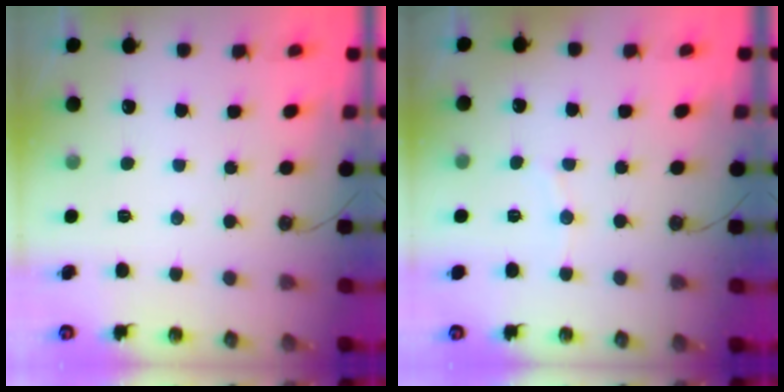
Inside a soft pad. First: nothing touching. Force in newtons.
{"total": 3.7, "press": 3.6, "slide": 1.0}